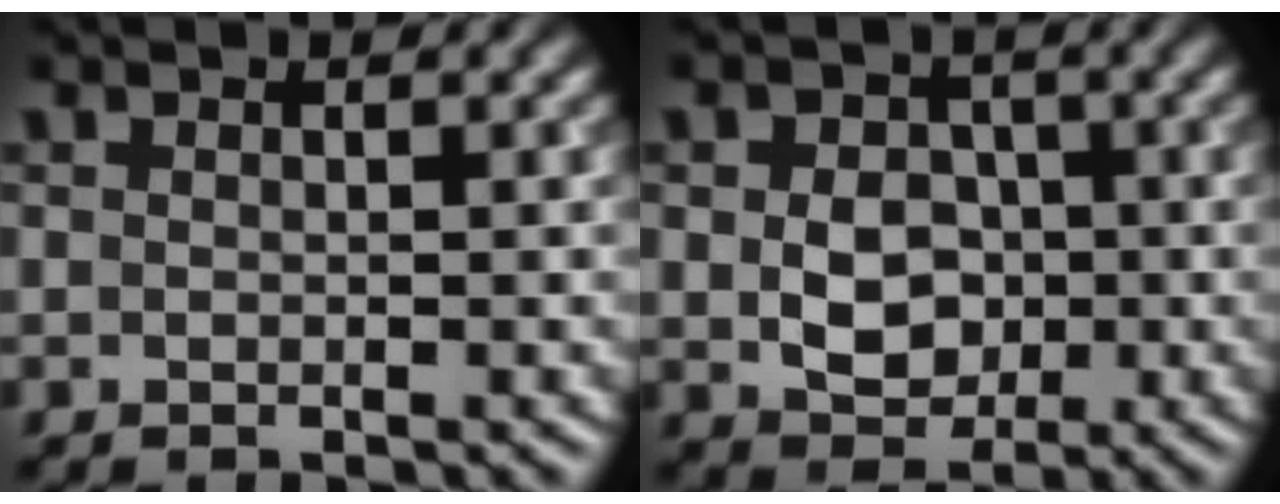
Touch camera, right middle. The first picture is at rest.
{"total": 4.4, "force": [-0.3, 3.5, 2.7], "torque": [-0.045, -0.004, -0.005]}